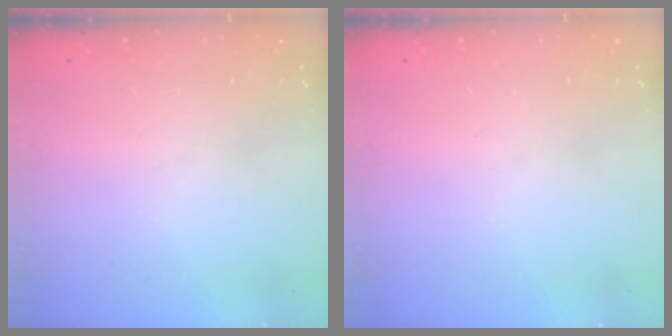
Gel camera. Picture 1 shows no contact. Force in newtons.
{"total": 0.0}